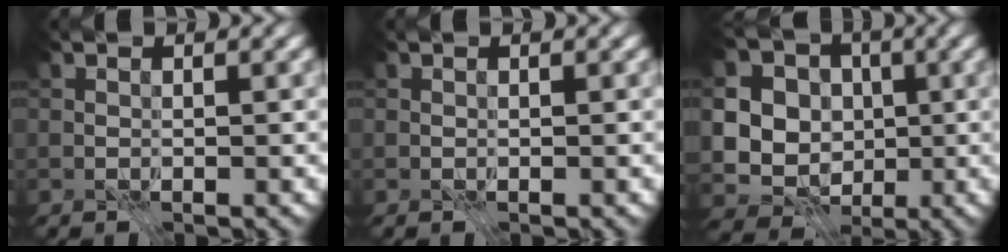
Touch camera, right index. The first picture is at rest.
{"total": 0.0}
{"total": 12.6, "force": [0.6, 11.6, 5.0], "torque": [-0.121, 0.020, -0.010]}